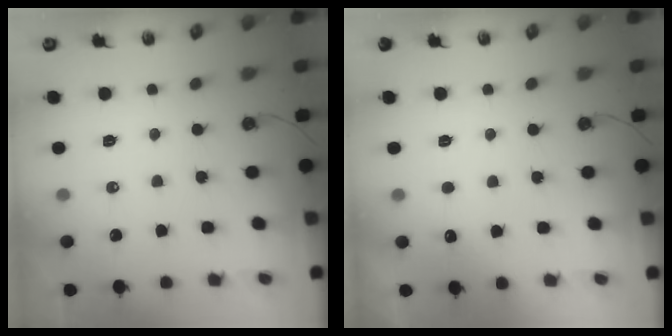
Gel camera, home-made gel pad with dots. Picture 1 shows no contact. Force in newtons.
{"total": 2.4, "press": 2.2, "slide": 1.0}